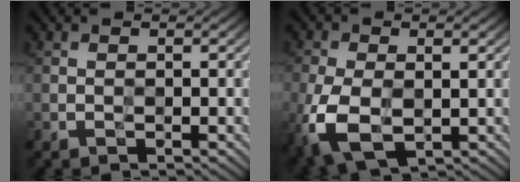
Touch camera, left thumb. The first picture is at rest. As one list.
[{"total": 9.4, "force": [-2.4, 5.6, 7.2], "torque": [-0.192, -0.028, -0.043]}]